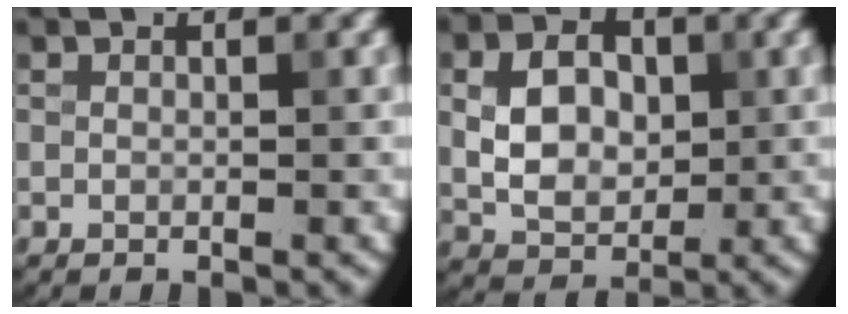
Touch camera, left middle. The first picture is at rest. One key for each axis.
{"total": 5.2, "fx": 0.3, "fy": 3.7, "fz": 3.6, "tx": -0.065, "ty": 0.000, "tz": 0.004}